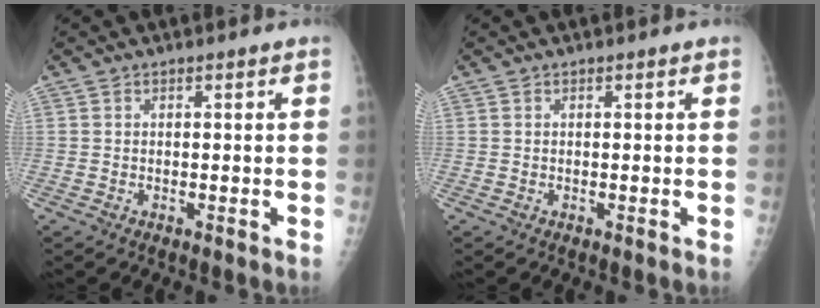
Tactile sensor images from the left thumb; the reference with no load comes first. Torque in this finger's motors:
{"motor_torque": [0.00, 0.00, -0.03, 0.03, 0.00]}